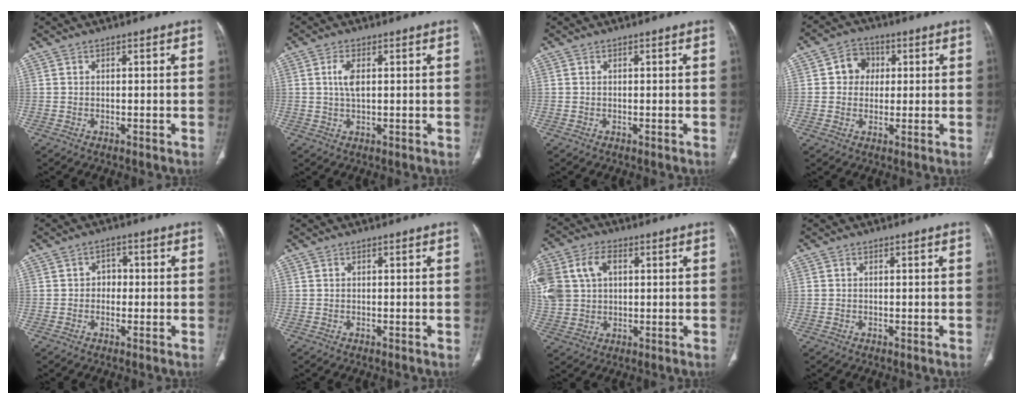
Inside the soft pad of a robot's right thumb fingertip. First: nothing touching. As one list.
[{"total": 3.4, "force": [0.7, 1.4, 3.0], "torque": [-0.066, 0.000, 0.014]}, {"total": 0.0}, {"total": 5.8, "force": [1.0, 5.1, 2.4], "torque": [-0.006, 0.006, 0.010]}, {"total": 2.6, "force": [-0.2, 2.2, 1.4], "torque": [-0.003, 0.010, -0.010]}, {"total": 0.0}, {"total": 17.4, "force": [4.3, 12.9, 10.8], "torque": [-0.274, 0.033, 0.090]}, {"total": 0.0}]